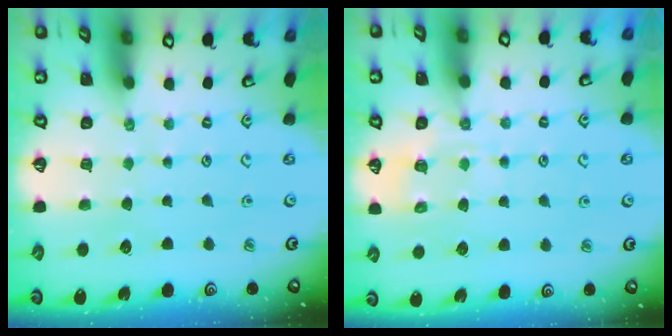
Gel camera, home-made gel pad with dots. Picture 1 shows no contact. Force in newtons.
{"total": 6.7, "press": 6.7, "slide": 0.8}